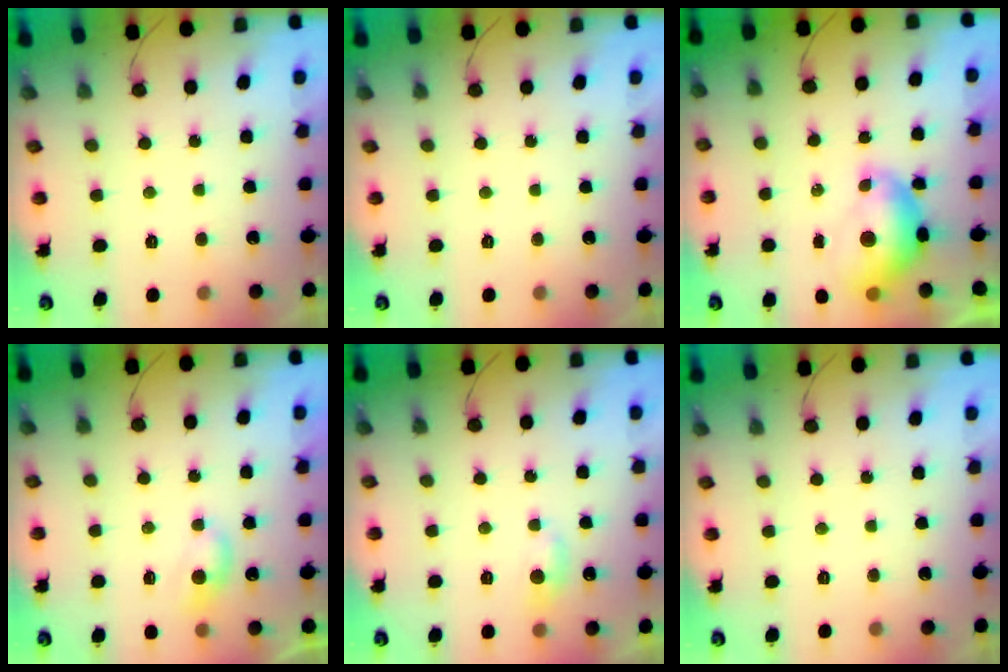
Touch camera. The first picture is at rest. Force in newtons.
{"total": 0.0}
{"total": 7.6, "press": 7.5, "slide": 0.8}
{"total": 5.0, "press": 4.9, "slide": 0.6}
{"total": 5.2, "press": 5.2, "slide": 0.8}
{"total": 0.0}